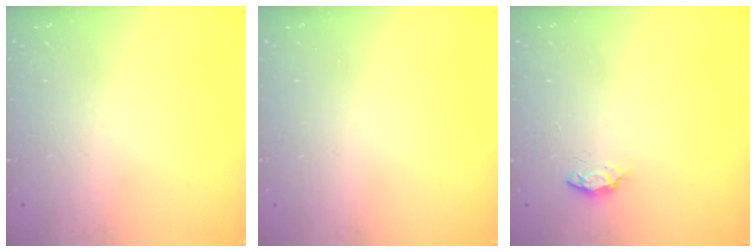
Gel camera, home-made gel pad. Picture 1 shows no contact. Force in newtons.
{"total": 0.0}
{"total": 3.9, "press": 3.9, "slide": 0.5}